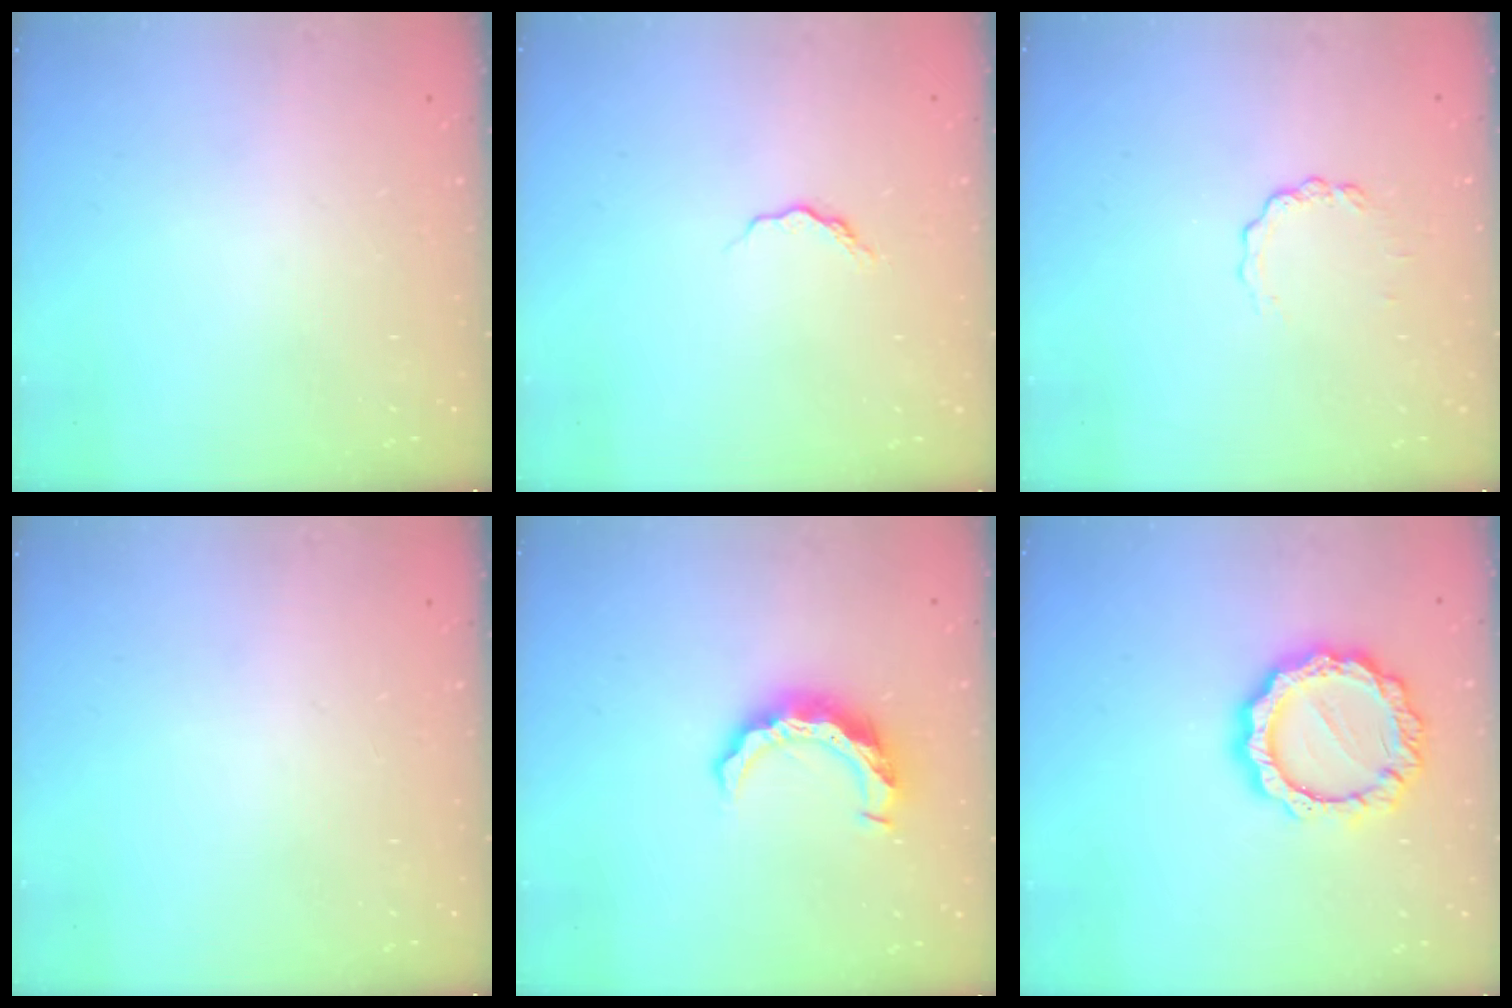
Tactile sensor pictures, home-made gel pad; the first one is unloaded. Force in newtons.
{"total": 5.0, "press": 5.0, "slide": 0.5}
{"total": 2.8, "press": 2.8, "slide": 0.3}
{"total": 0.0}
{"total": 9.6, "press": 9.5, "slide": 1.1}
{"total": 13.1, "press": 13.1, "slide": 1.1}